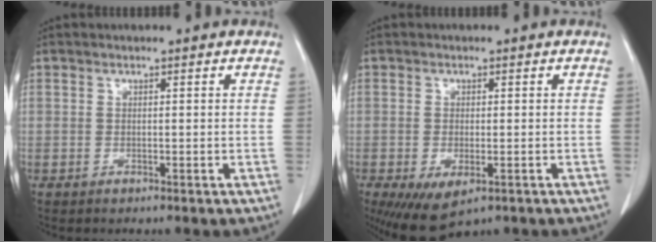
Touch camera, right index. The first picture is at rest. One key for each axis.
{"total": 7.1, "fx": -3.8, "fy": 2.9, "fz": 5.2, "tx": -0.086, "ty": -0.020, "tz": -0.053}